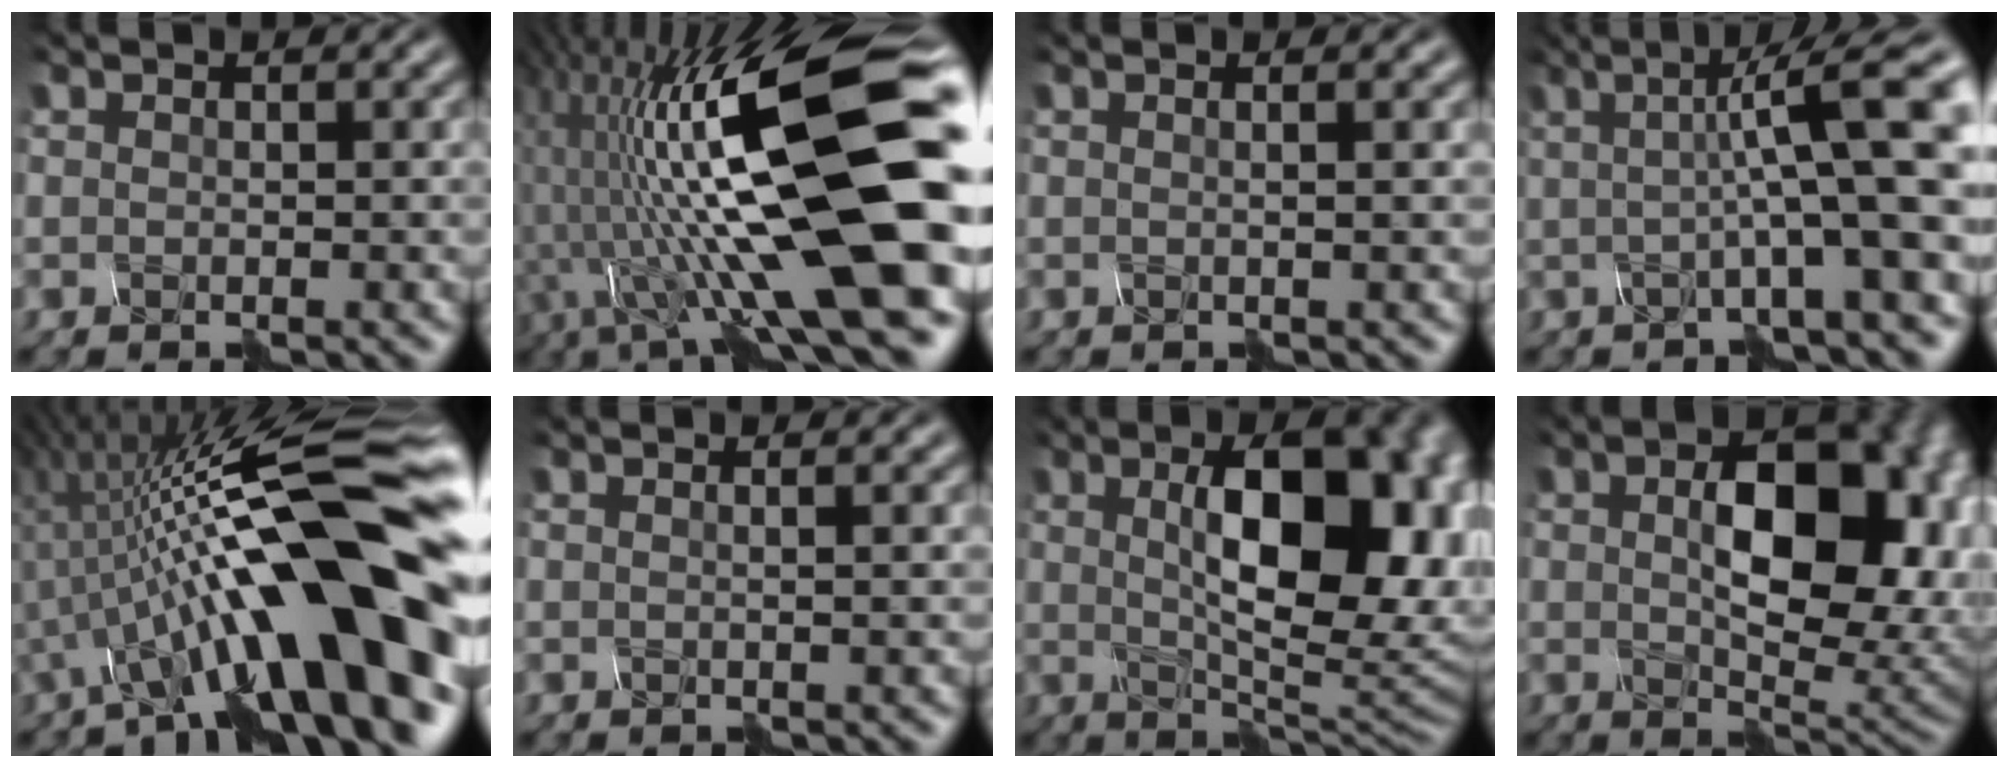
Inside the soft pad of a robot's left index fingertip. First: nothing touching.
{"total": 17.0, "force": [-1.1, 5.8, 15.9], "torque": [-0.268, 0.025, -0.007]}
{"total": 2.5, "force": [0.7, 1.2, 2.1], "torque": [-0.017, 0.033, -0.012]}
{"total": 8.9, "force": [0.3, 1.4, 8.7], "torque": [-0.129, 0.015, 0.018]}
{"total": 15.8, "force": [-4.4, 3.6, 14.8], "torque": [-0.202, 0.037, -0.062]}
{"total": 2.2, "force": [0.6, 1.1, 1.8], "torque": [-0.013, 0.029, -0.012]}
{"total": 13.1, "force": [1.5, 5.7, 11.7], "torque": [-0.140, 0.020, 0.035]}
{"total": 10.8, "force": [0.8, 5.8, 9.0], "torque": [-0.133, 0.002, 0.037]}